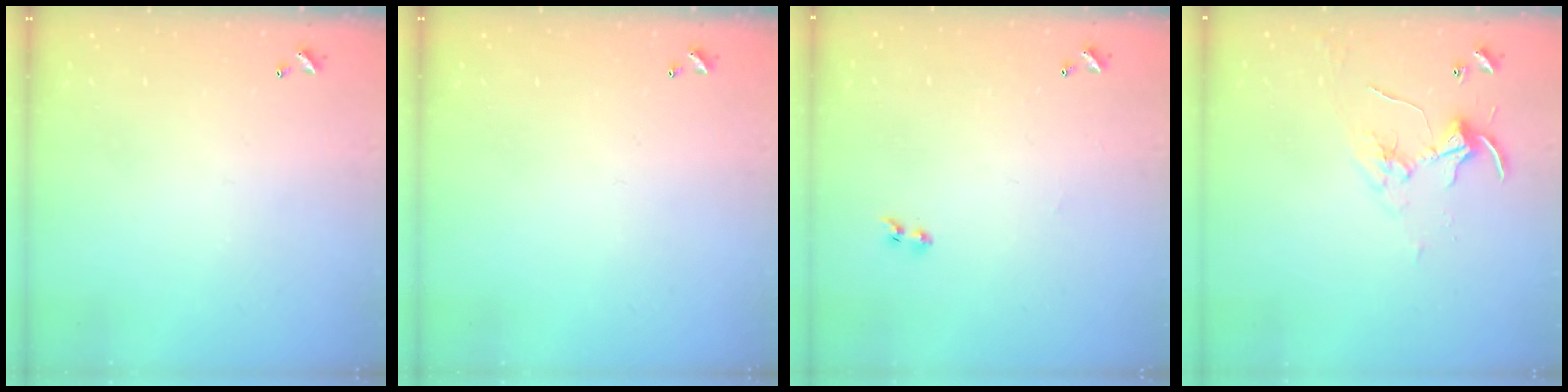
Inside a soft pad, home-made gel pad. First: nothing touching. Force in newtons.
{"total": 0.0}
{"total": 2.1, "press": 1.9, "slide": 1.0}
{"total": 4.9, "press": 4.9, "slide": 0.3}